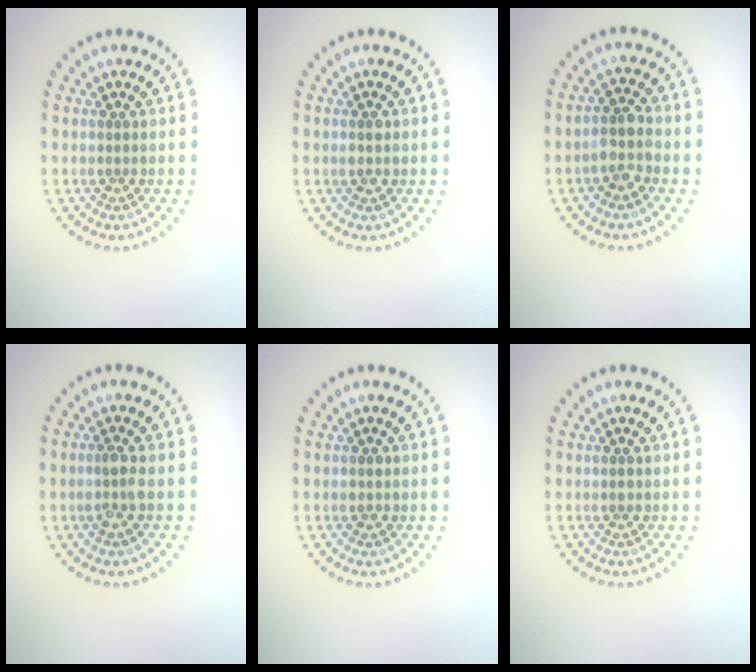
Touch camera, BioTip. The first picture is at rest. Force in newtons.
{"total": 1.6, "press": 1.6, "slide": 0.1}
{"total": 2.8, "press": 2.5, "slide": 1.2}
{"total": 1.8, "press": 1.7, "slide": 0.6}
{"total": 1.1, "press": 1.1, "slide": 0.1}
{"total": 0.6, "press": 0.6, "slide": 0.1}